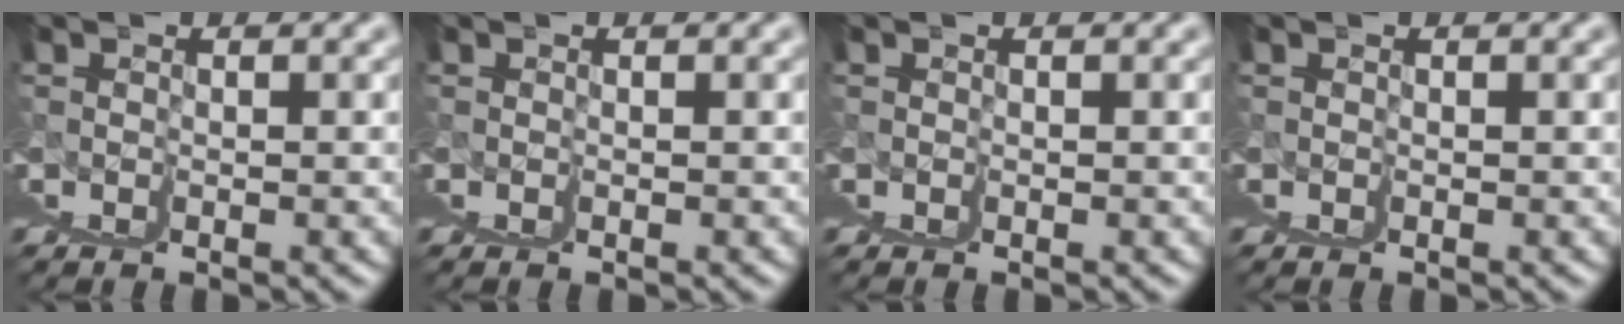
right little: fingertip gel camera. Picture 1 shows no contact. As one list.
[{"total": 0.0}, {"total": 0.0}, {"total": 0.0}]